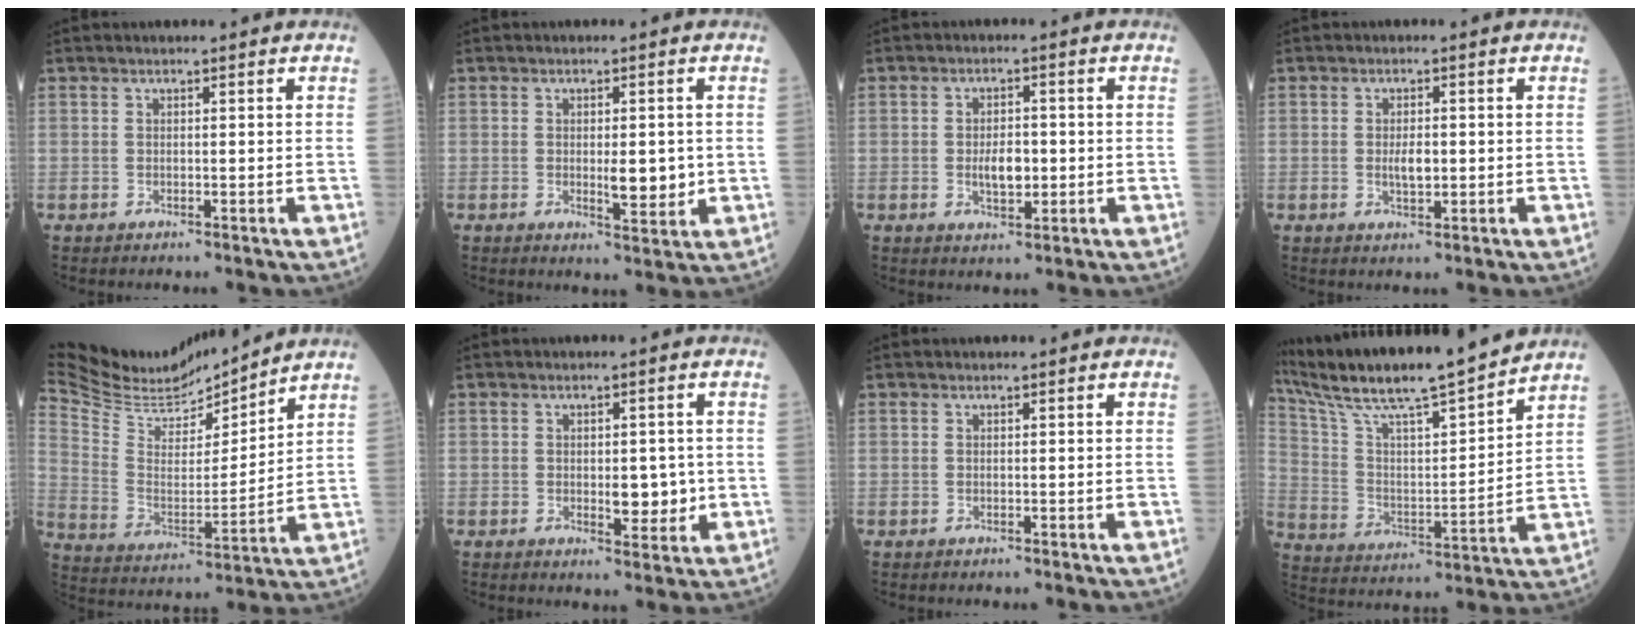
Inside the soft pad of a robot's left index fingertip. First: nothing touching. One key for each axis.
{"total": 4.0, "fx": -0.3, "fy": 1.3, "fz": 3.8, "tx": -0.056, "ty": -0.009, "tz": -0.001}
{"total": 3.7, "fx": -0.7, "fy": 1.7, "fz": 3.2, "tx": -0.054, "ty": -0.003, "tz": -0.010}
{"total": 2.2, "fx": -0.3, "fy": 0.8, "fz": 2.0, "tx": -0.036, "ty": -0.004, "tz": -0.004}
{"total": 18.2, "fx": 17.1, "fy": 3.0, "fz": 5.5, "tx": -0.113, "ty": -0.008, "tz": 0.297}
{"total": 4.2, "fx": -0.5, "fy": 2.0, "fz": 3.7, "tx": -0.045, "ty": -0.007, "tz": -0.002}
{"total": 0.0}
{"total": 20.1, "fx": 17.4, "fy": 0.5, "fz": 10.0, "tx": -0.185, "ty": 0.009, "tz": 0.299}